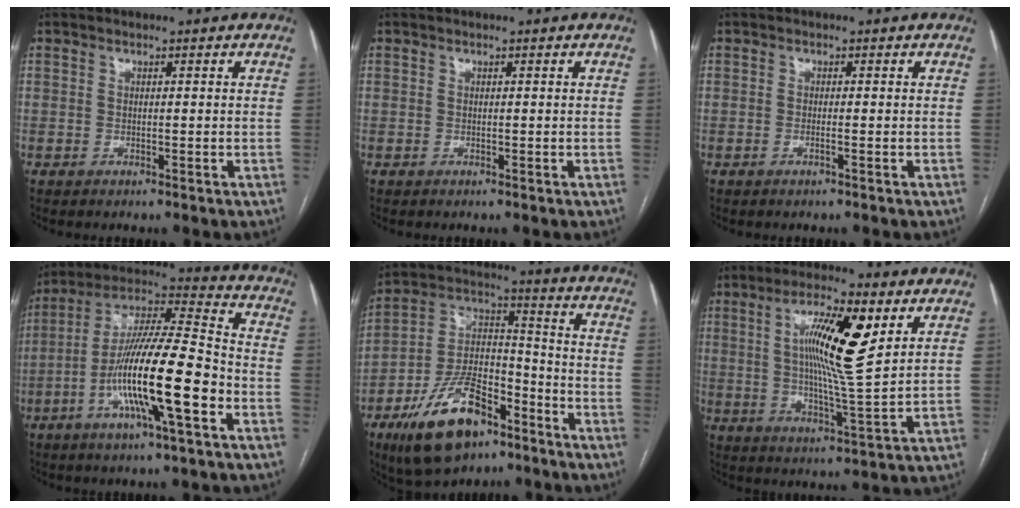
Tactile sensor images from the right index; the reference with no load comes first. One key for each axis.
{"total": 0.0}
{"total": 0.9, "fx": -0.4, "fy": -0.1, "fz": 0.8, "tx": -0.015, "ty": 0.001, "tz": -0.006}
{"total": 18.7, "fx": -6.0, "fy": 1.7, "fz": 17.6, "tx": -0.327, "ty": -0.005, "tz": -0.107}
{"total": 16.8, "fx": -10.1, "fy": 7.5, "fz": 11.2, "tx": -0.214, "ty": 0.014, "tz": -0.173}
{"total": 12.8, "fx": 4.1, "fy": 1.0, "fz": 12.1, "tx": -0.216, "ty": 0.001, "tz": 0.068}